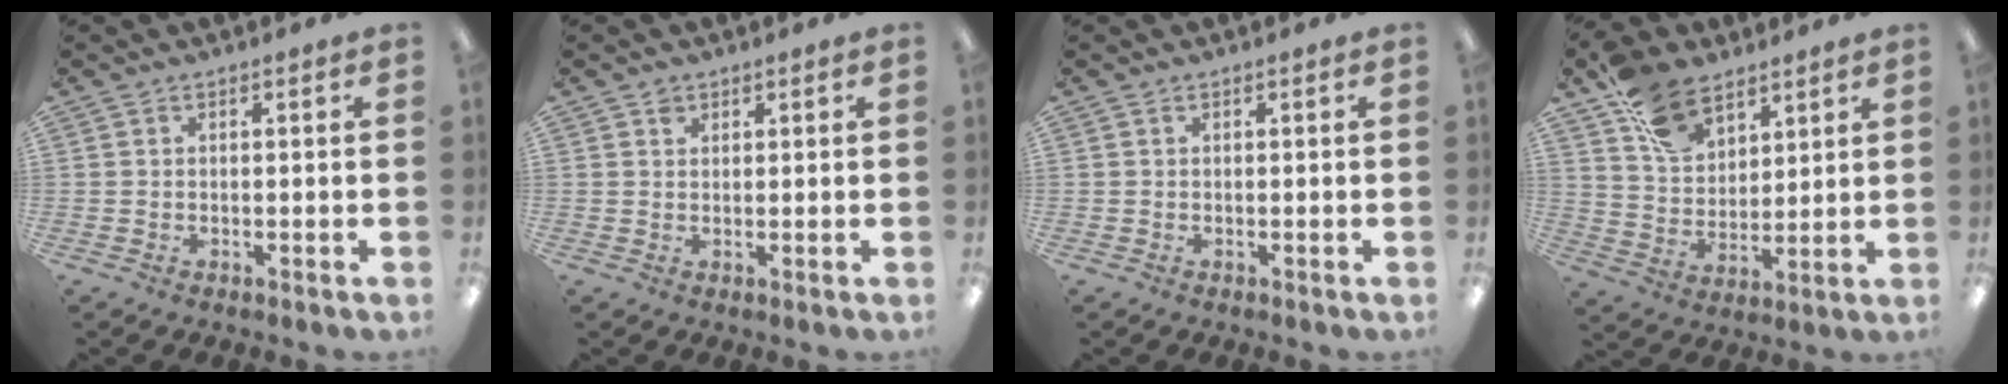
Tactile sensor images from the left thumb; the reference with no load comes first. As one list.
[{"total": 1.3, "force": [1.0, 0.9, 0.3], "torque": [0.001, -0.004, 0.017]}, {"total": 0.0}, {"total": 13.5, "force": [9.1, 8.1, 5.8], "torque": [-0.113, -0.034, 0.175]}]